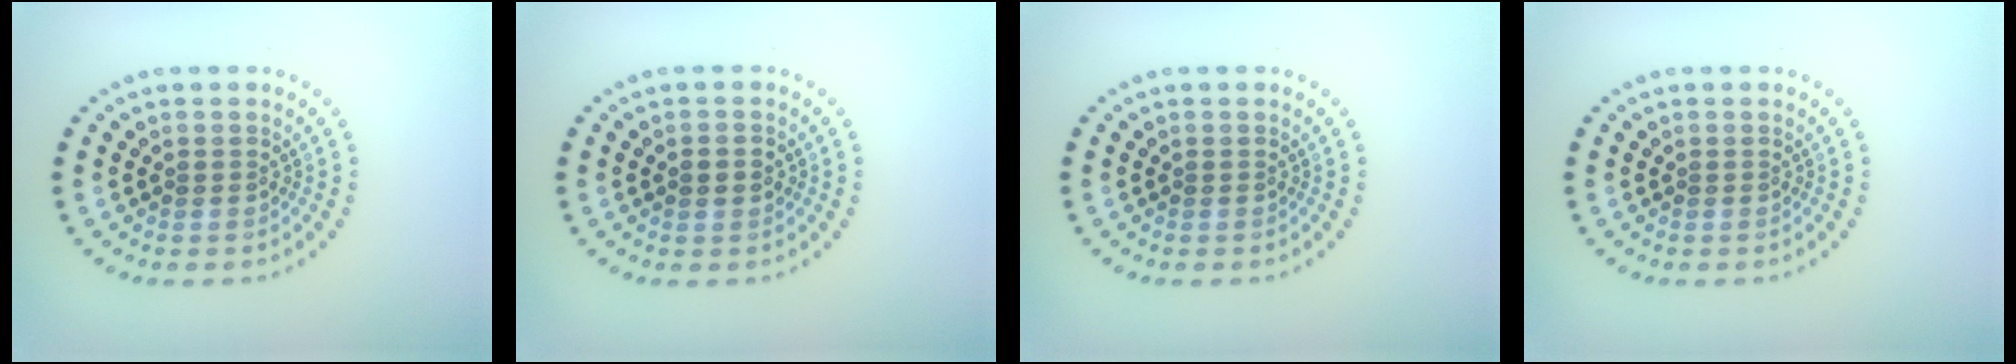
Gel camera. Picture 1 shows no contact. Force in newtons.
{"total": 2.0, "press": 1.9, "slide": 0.3}
{"total": 0.0}
{"total": 0.0}